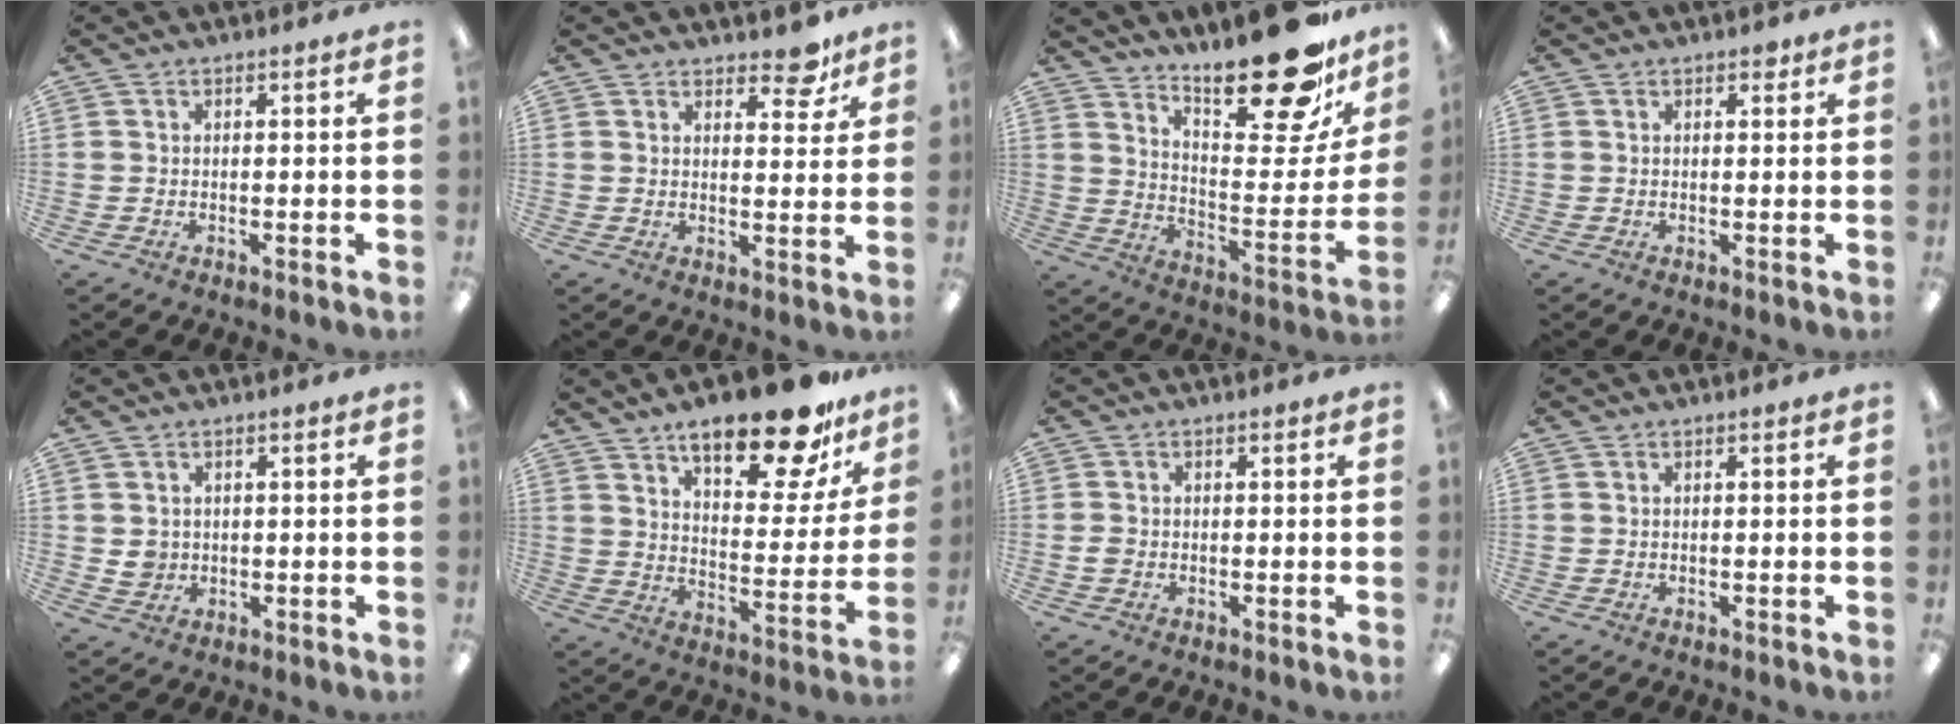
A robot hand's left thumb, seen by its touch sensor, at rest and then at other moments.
{"total": 6.5, "force": [5.1, 2.8, 3.0], "torque": [-0.023, -0.032, 0.084]}
{"total": 24.1, "force": [18.7, 7.2, 13.4], "torque": [-0.179, -0.135, 0.305]}
{"total": 1.4, "force": [0.9, 0.8, 0.7], "torque": [0.001, -0.003, 0.012]}
{"total": 2.7, "force": [0.8, 2.6, 0.6], "torque": [-0.007, 0.000, 0.014]}
{"total": 21.2, "force": [15.6, 6.8, 12.7], "torque": [-0.180, -0.099, 0.253]}
{"total": 1.3, "force": [-0.3, 1.0, 0.6], "torque": [-0.011, 0.003, -0.006]}
{"total": 0.0}